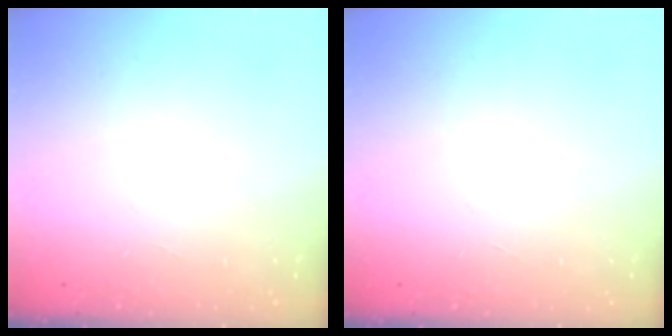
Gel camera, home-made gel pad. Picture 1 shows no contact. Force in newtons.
{"total": 0.0}